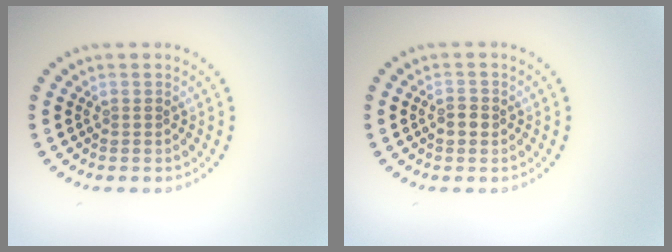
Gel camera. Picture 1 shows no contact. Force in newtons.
{"total": 1.3, "press": 1.3, "slide": 0.1}